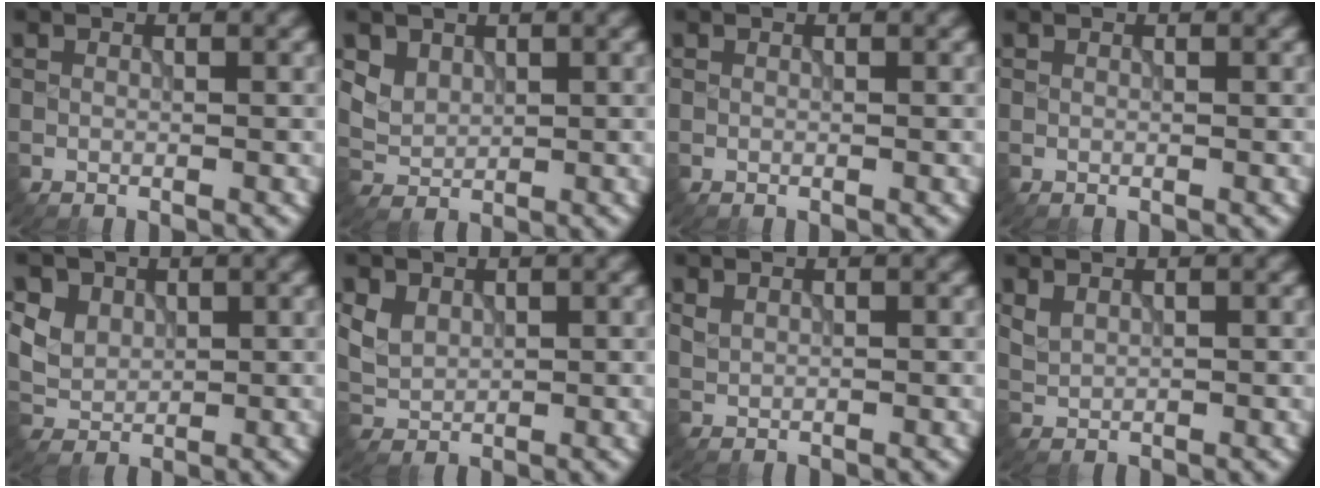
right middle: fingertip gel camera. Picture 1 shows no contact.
{"total": 2.2, "force": [1.4, 1.6, 0.6], "torque": [-0.018, -0.012, 0.037]}
{"total": 0.0}
{"total": 0.0}
{"total": 5.0, "force": [2.5, 3.8, 2.1], "torque": [-0.056, 0.005, 0.049]}
{"total": 2.5, "force": [1.1, 1.9, 1.1], "torque": [-0.029, -0.005, 0.025]}
{"total": 0.7, "force": [0.6, 0.3, 0.2], "torque": [-0.009, -0.002, 0.019]}
{"total": 1.2, "force": [1.0, 0.5, 0.5], "torque": [-0.016, -0.002, 0.026]}